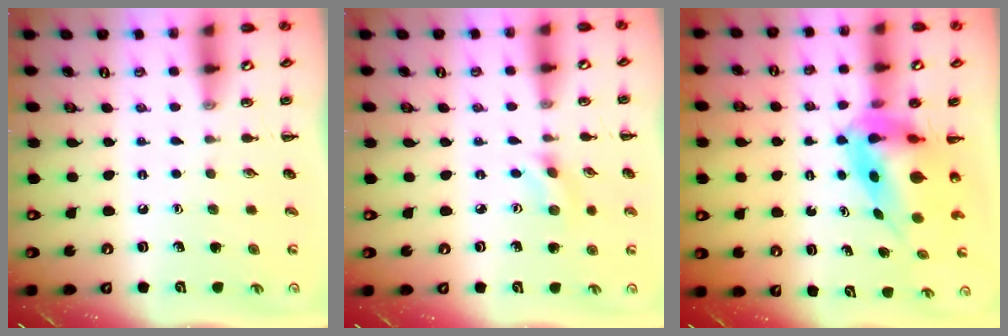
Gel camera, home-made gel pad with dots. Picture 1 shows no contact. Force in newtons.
{"total": 1.9, "press": 1.7, "slide": 0.8}
{"total": 7.7, "press": 7.2, "slide": 2.5}